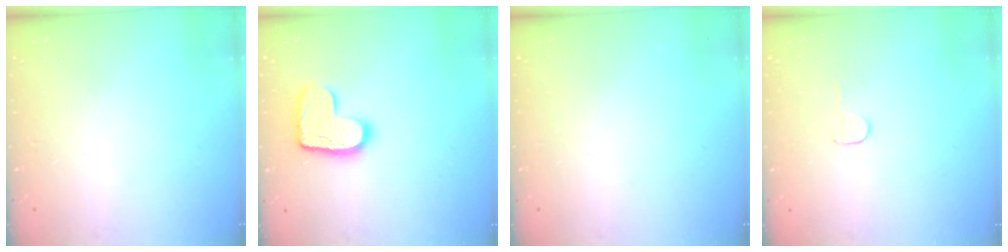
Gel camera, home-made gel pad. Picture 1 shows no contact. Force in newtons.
{"total": 12.8, "press": 12.8, "slide": 0.8}
{"total": 0.0}
{"total": 3.0, "press": 3.0, "slide": 0.3}